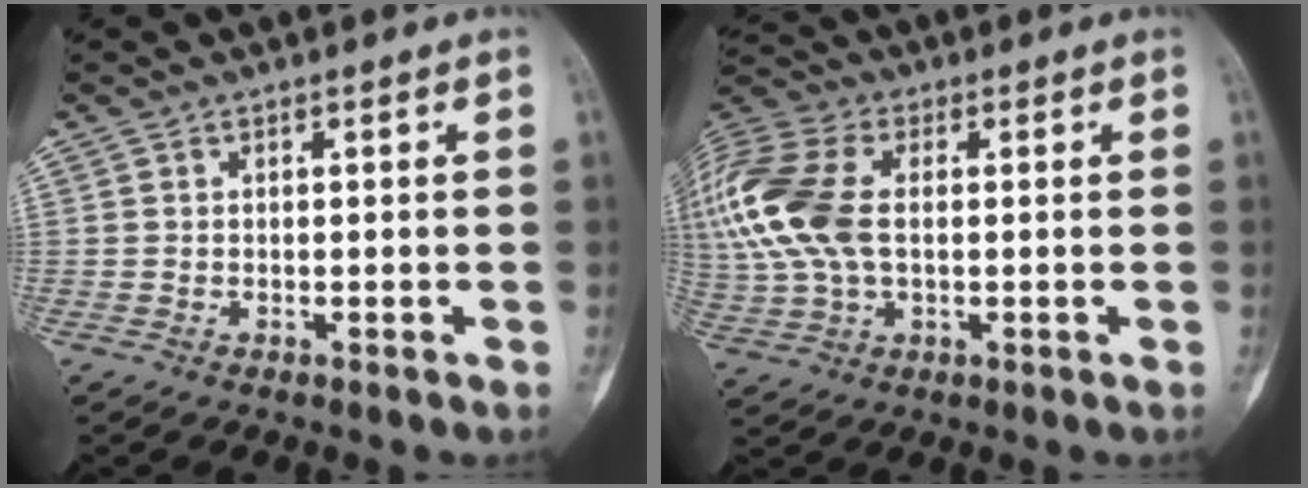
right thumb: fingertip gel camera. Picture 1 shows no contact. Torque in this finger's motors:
{"motor_torque": [0.29, 0.44, 1.58, 0.72, 0.40]}